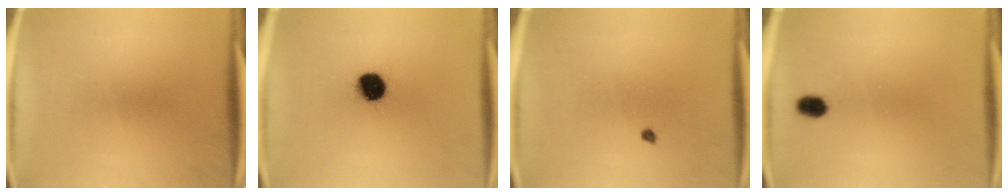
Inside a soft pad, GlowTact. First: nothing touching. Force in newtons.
{"total": 9.6}
{"total": 0.6}
{"total": 2.7}